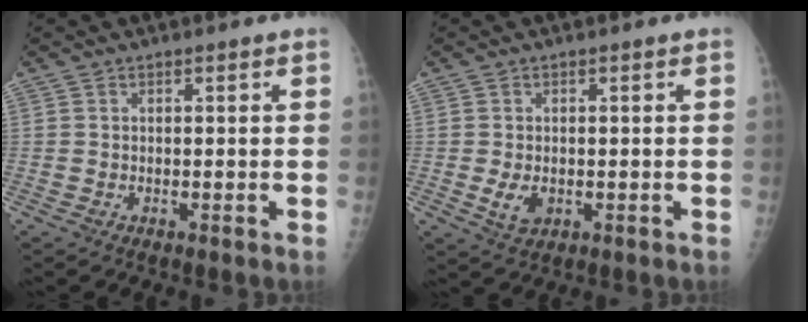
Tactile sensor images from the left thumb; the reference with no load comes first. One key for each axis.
{"total": 3.6, "fx": -0.5, "fy": 2.5, "fz": 2.5, "tx": -0.043, "ty": -0.006, "tz": -0.001}